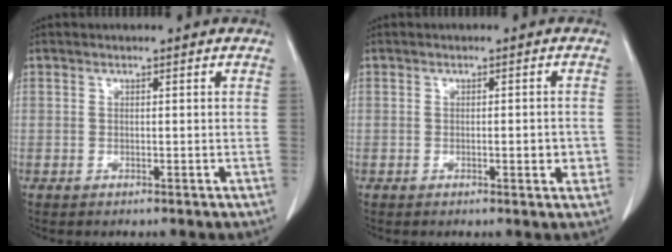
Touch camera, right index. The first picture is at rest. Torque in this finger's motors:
{"motor_torque": [0.36, -0.15, 0.04, 0.01]}